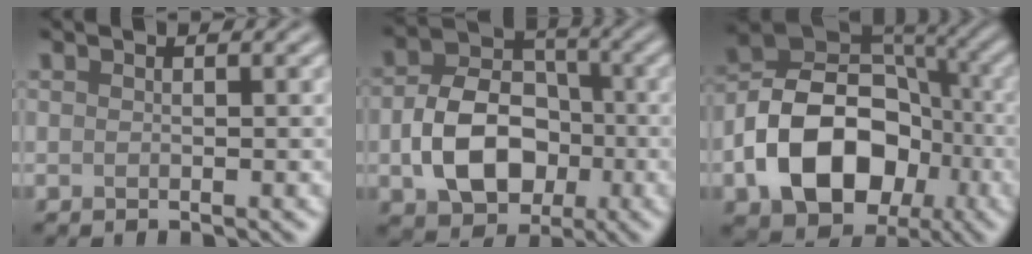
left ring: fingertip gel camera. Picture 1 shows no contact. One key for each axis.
{"total": 8.2, "fx": -1.8, "fy": 6.0, "fz": 5.3, "tx": -0.097, "ty": -0.002, "tz": -0.031}
{"total": 12.1, "fx": -3.6, "fy": 8.7, "fz": 7.6, "tx": -0.120, "ty": 0.004, "tz": -0.067}